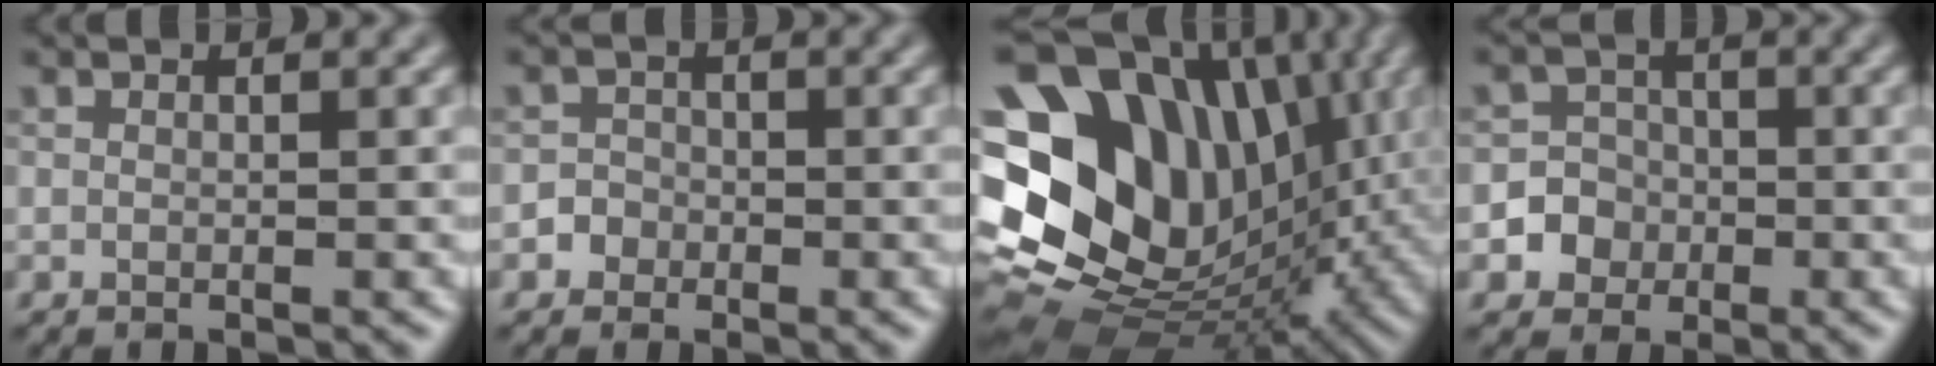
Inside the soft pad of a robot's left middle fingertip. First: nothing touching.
{"total": 2.0, "force": [-1.0, 1.7, 0.2], "torque": [0.019, 0.003, -0.022]}
{"total": 19.6, "force": [3.2, 14.4, 12.9], "torque": [-0.216, 0.010, 0.083]}
{"total": 4.5, "force": [-1.5, 4.2, 0.5], "torque": [0.023, 0.007, -0.039]}